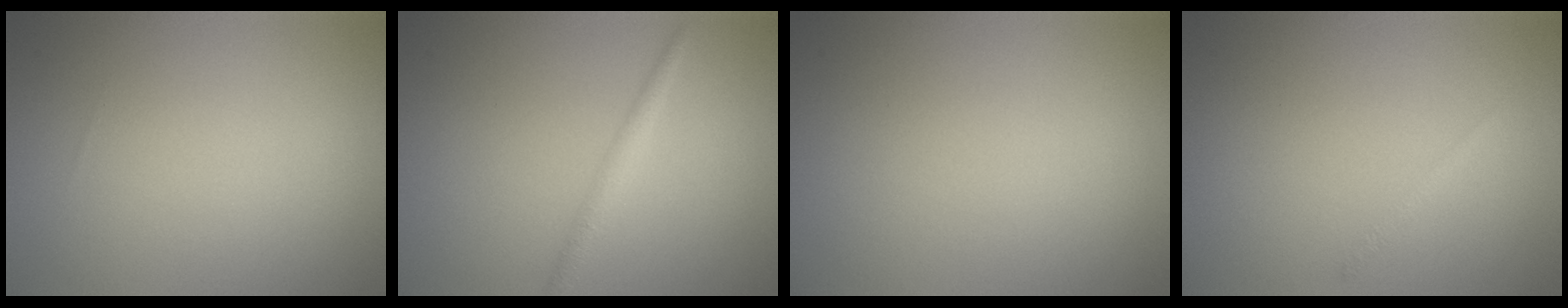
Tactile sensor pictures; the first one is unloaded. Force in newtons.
{"total": 1.7, "press": 1.7, "slide": 0.0}
{"total": 0.0}
{"total": 0.5, "press": 0.5, "slide": 0.0}